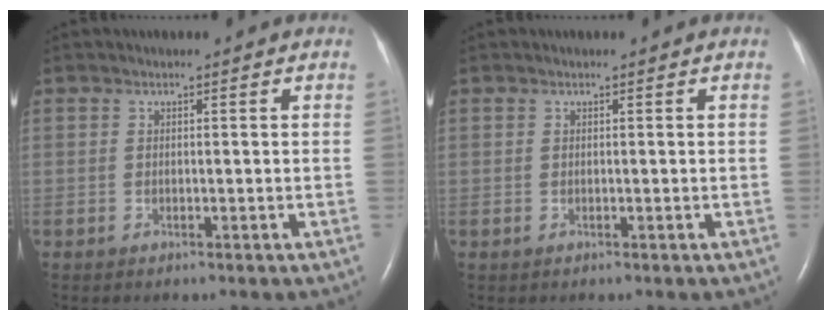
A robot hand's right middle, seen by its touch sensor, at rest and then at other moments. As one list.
[{"total": 0.0}]